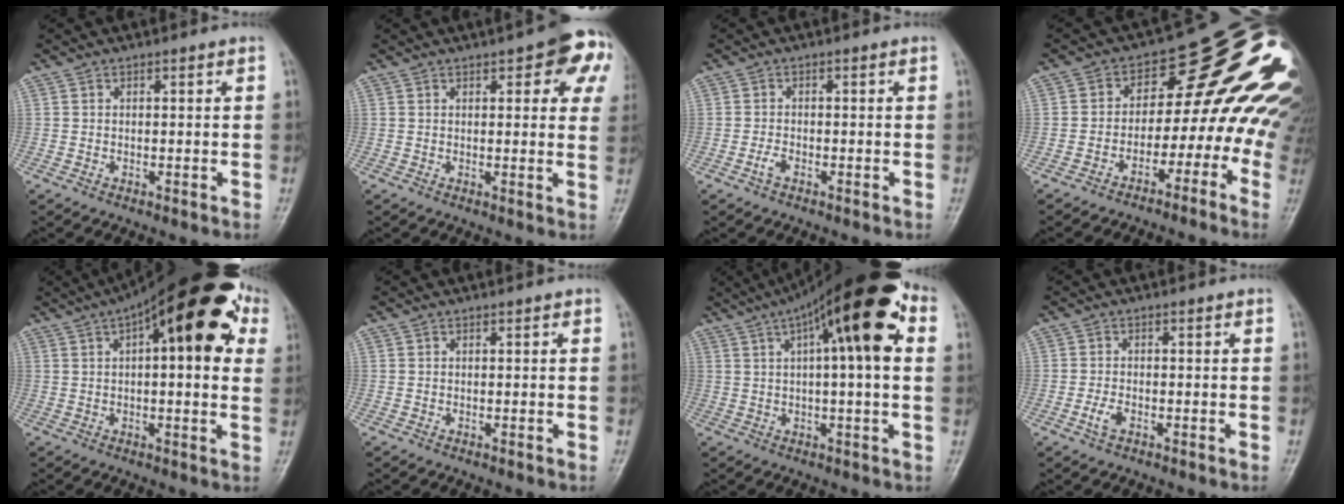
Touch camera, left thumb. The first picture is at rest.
{"total": 12.4, "force": [5.4, 4.7, 10.2], "torque": [-0.083, -0.011, 0.053]}
{"total": 1.8, "force": [-0.9, 0.9, 1.3], "torque": [-0.024, 0.003, -0.020]}
{"total": 20.3, "force": [-3.6, 12.7, 15.4], "torque": [-0.153, 0.098, -0.053]}
{"total": 23.2, "force": [8.1, 8.4, 20.0], "torque": [-0.276, 0.030, 0.109]}
{"total": 0.5, "force": [0.2, 0.3, 0.4], "torque": [0.000, 0.002, 0.001]}
{"total": 20.8, "force": [6.9, 5.9, 18.8], "torque": [-0.283, 0.034, 0.097]}
{"total": 2.5, "force": [-1.0, 1.3, 1.9], "torque": [-0.038, 0.004, -0.023]}